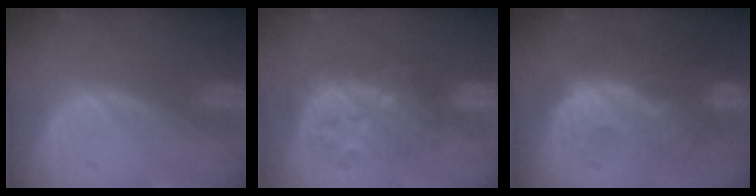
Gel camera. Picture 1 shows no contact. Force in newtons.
{"total": 9.2, "press": 7.9, "slide": 4.7}
{"total": 9.2, "press": 9.0, "slide": 1.9}